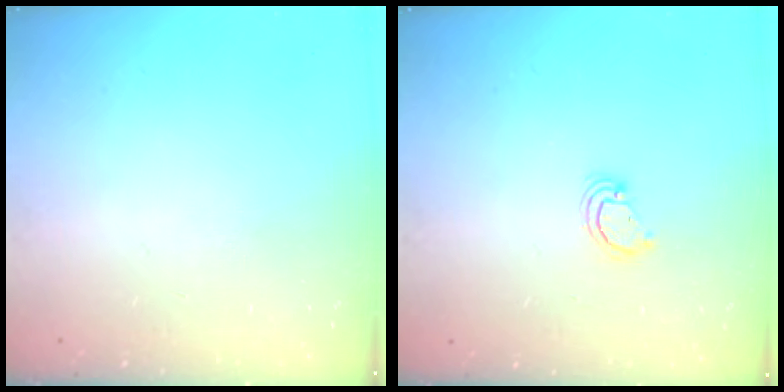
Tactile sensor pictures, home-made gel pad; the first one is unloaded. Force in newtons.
{"total": 2.6, "press": 2.6, "slide": 0.3}